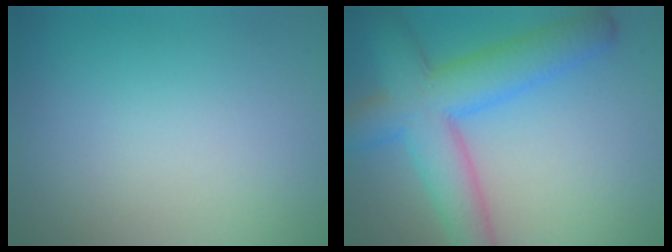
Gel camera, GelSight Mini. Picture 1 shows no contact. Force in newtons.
{"total": 8.2, "press": 8.2, "slide": 0.3}